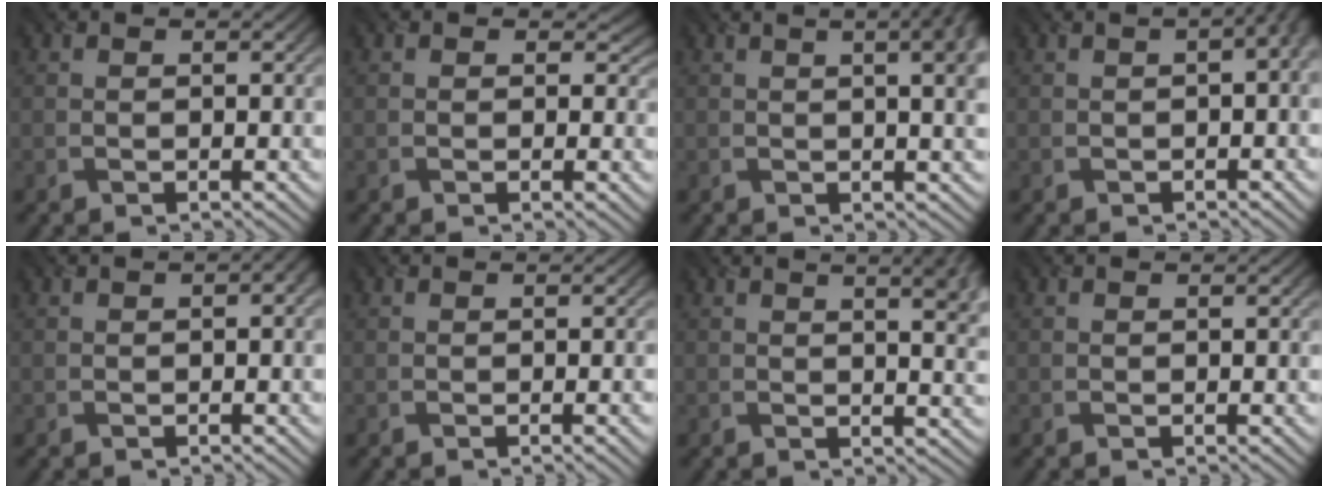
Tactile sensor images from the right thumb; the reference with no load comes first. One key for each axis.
{"total": 1.8, "fx": 0.4, "fy": 1.4, "fz": 1.0, "tx": -0.015, "ty": -0.005, "tz": 0.006}
{"total": 7.0, "fx": 2.2, "fy": 2.3, "fz": 6.2, "tx": -0.055, "ty": 0.018, "tz": 0.018}
{"total": 4.9, "fx": 0.0, "fy": 2.3, "fz": 4.3, "tx": -0.041, "ty": 0.007, "tz": 0.008}
{"total": 2.2, "fx": 0.2, "fy": 1.2, "fz": 1.9, "tx": -0.025, "ty": 0.000, "tz": 0.008}
{"total": 1.2, "fx": -0.1, "fy": -0.1, "fz": 1.1, "tx": -0.018, "ty": -0.002, "tz": -0.003}
{"total": 6.7, "fx": 3.0, "fy": 2.3, "fz": 5.6, "tx": -0.058, "ty": 0.012, "tz": 0.042}
{"total": 0.0}